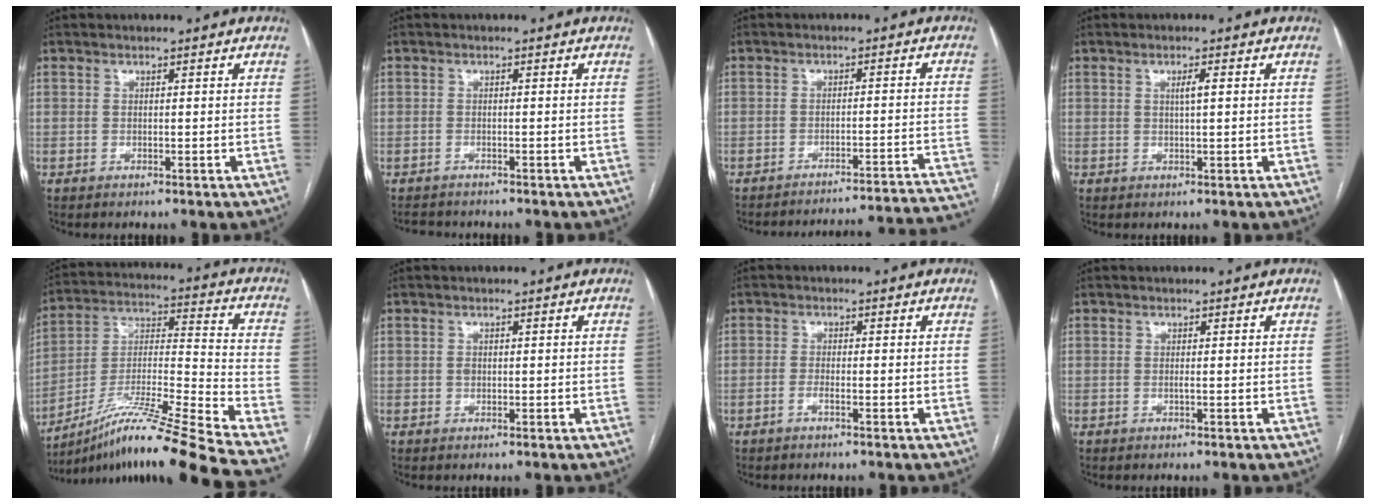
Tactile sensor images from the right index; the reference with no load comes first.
{"total": 3.1, "force": [-2.7, 1.4, 0.1], "torque": [-0.005, -0.002, -0.042]}
{"total": 23.5, "force": [-22.9, -0.5, 5.0], "torque": [-0.035, -0.005, -0.268]}
{"total": 1.7, "force": [0.4, 0.1, 1.6], "torque": [-0.029, 0.002, 0.006]}
{"total": 23.1, "force": [-18.6, -2.4, 13.4], "torque": [-0.212, -0.012, -0.328]}
{"total": 0.8, "force": [-0.1, 0.7, 0.4], "torque": [-0.008, 0.002, -0.002]}
{"total": 1.4, "force": [-0.9, 0.2, 1.0], "torque": [-0.019, 0.003, -0.018]}
{"total": 0.0}